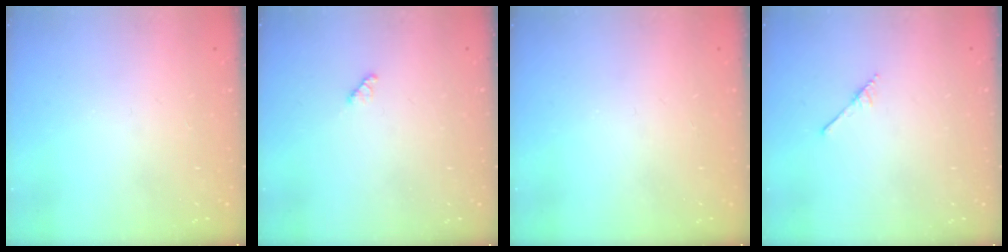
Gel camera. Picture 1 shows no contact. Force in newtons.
{"total": 2.9, "press": 2.9, "slide": 0.3}
{"total": 0.0}
{"total": 2.5, "press": 2.4, "slide": 0.3}